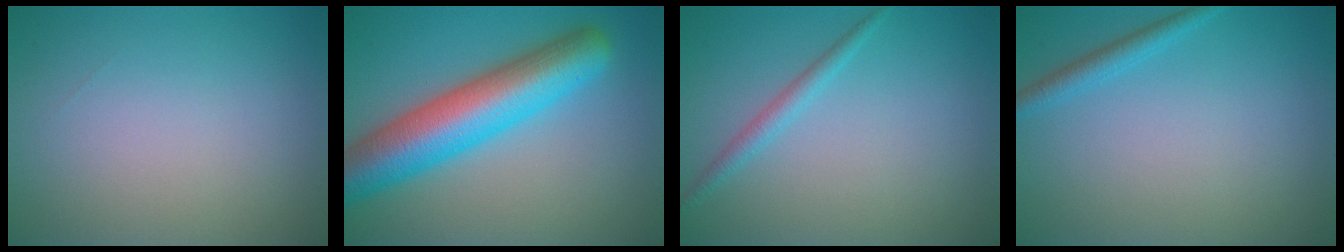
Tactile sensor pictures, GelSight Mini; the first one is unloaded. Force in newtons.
{"total": 9.4, "press": 9.4, "slide": 0.3}
{"total": 1.6, "press": 1.6, "slide": 0.1}
{"total": 1.6, "press": 1.6, "slide": 0.1}